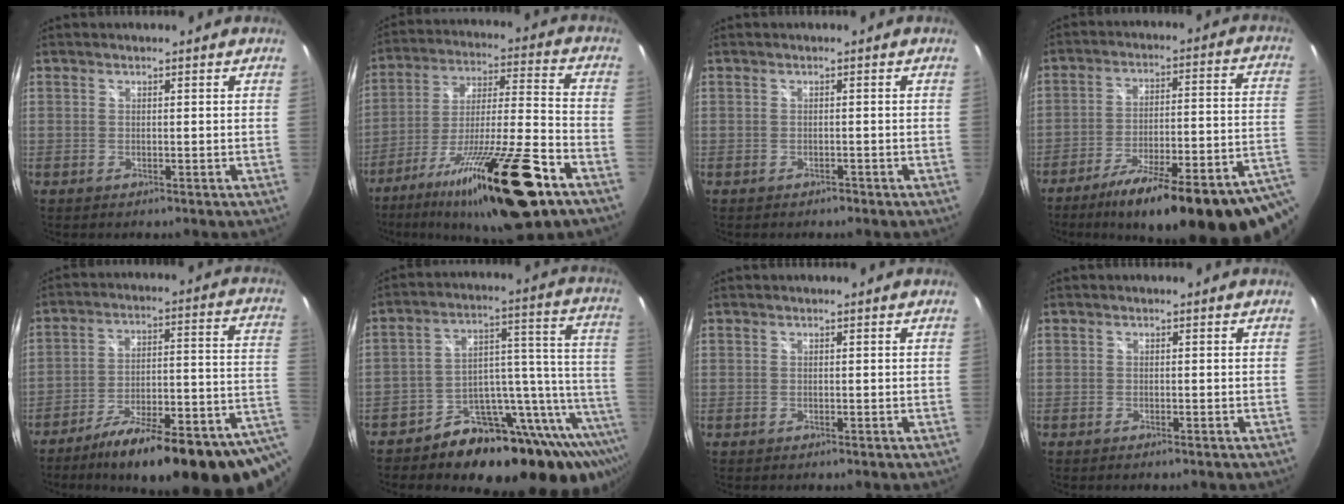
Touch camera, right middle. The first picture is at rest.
{"total": 24.5, "force": [-15.4, 3.5, 18.7], "torque": [-0.331, -0.036, -0.254]}
{"total": 0.9, "force": [-0.8, 0.4, 0.2], "torque": [-0.006, -0.001, -0.011]}
{"total": 22.8, "force": [-11.5, 2.6, 19.5], "torque": [-0.245, -0.030, -0.149]}
{"total": 22.6, "force": [-11.0, 4.8, 19.1], "torque": [-0.248, -0.027, -0.150]}
{"total": 23.3, "force": [-14.8, 10.7, 14.5], "torque": [-0.161, 0.020, -0.219]}
{"total": 0.0}
{"total": 0.6, "force": [-0.5, 0.0, 0.3], "torque": [-0.004, -0.001, -0.010]}